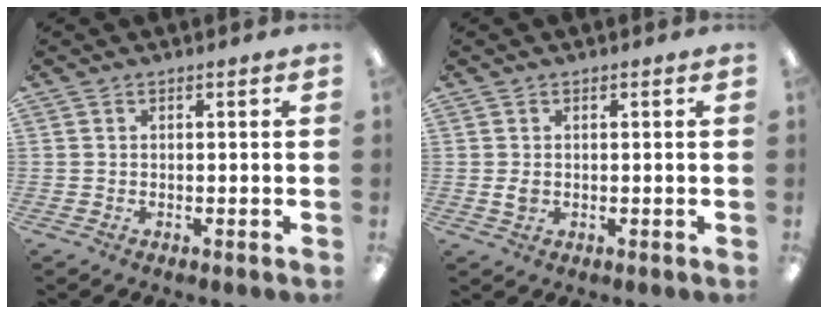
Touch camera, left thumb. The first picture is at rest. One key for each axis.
{"total": 1.9, "fx": 0.0, "fy": 1.4, "fz": 1.3, "tx": -0.016, "ty": 0.000, "tz": -0.002}